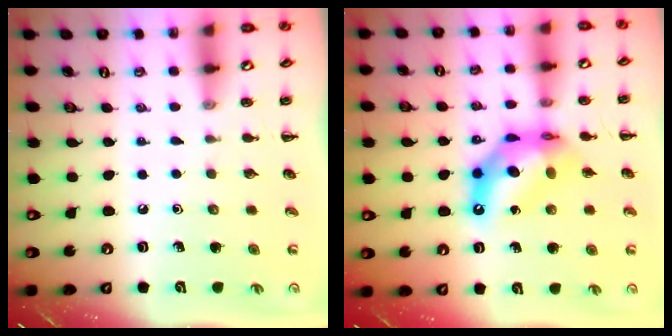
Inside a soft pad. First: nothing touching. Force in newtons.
{"total": 12.0, "press": 11.5, "slide": 3.5}